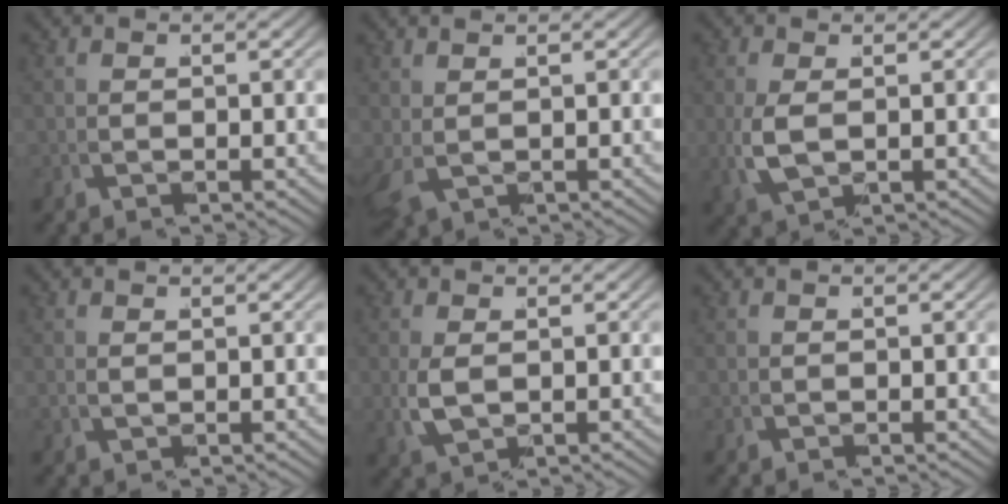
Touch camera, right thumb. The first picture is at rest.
{"total": 1.3, "force": [0.6, 0.7, 0.9], "torque": [-0.031, -0.005, 0.026]}
{"total": 3.2, "force": [0.3, 1.8, 2.7], "torque": [-0.085, -0.011, 0.021]}
{"total": 1.1, "force": [0.5, 0.9, 0.5], "torque": [-0.020, 0.004, 0.012]}
{"total": 2.7, "force": [0.3, 1.7, 2.2], "torque": [-0.069, -0.008, 0.021]}
{"total": 0.0}